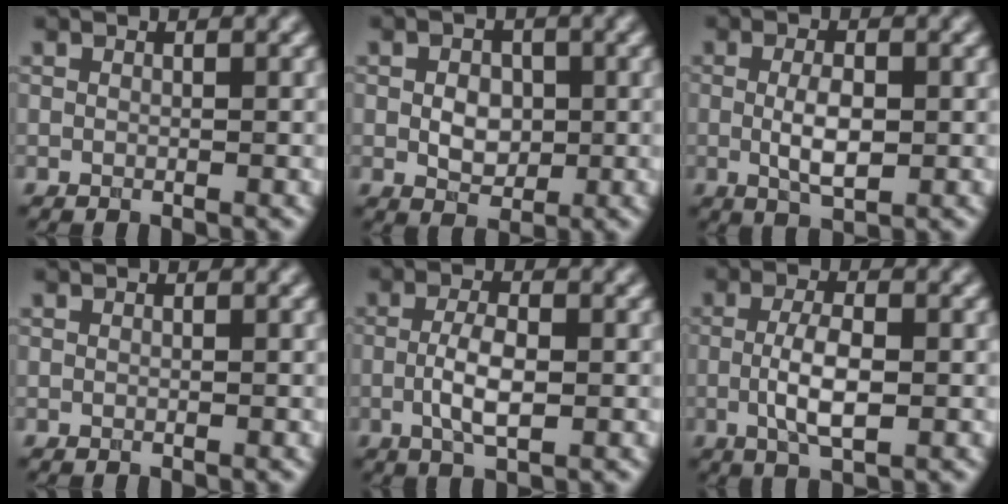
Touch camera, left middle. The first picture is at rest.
{"total": 3.0, "force": [0.0, 2.2, 2.0], "torque": [-0.037, -0.002, -0.002]}
{"total": 3.4, "force": [-0.2, 1.3, 3.2], "torque": [-0.061, -0.004, -0.001]}
{"total": 0.0}
{"total": 3.6, "force": [-0.5, 1.3, 3.3], "torque": [-0.068, -0.003, -0.011]}
{"total": 4.1, "force": [-0.4, 1.4, 3.8], "torque": [-0.077, -0.003, -0.011]}